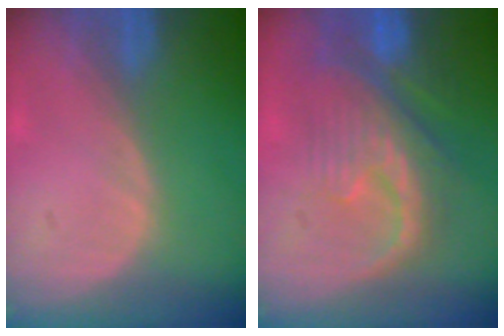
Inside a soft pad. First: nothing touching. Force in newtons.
{"total": 9.9, "press": 9.2, "slide": 3.7}